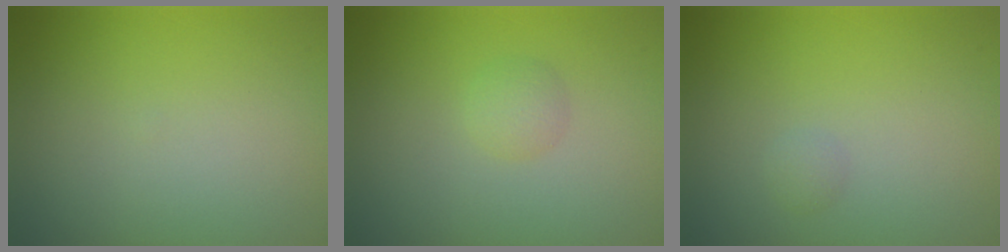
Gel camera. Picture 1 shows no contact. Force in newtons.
{"total": 1.2, "press": 1.2, "slide": 0.1}
{"total": 0.6, "press": 0.6, "slide": 0.1}